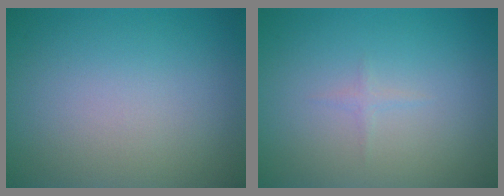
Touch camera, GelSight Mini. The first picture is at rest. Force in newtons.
{"total": 0.6, "press": 0.6, "slide": 0.0}